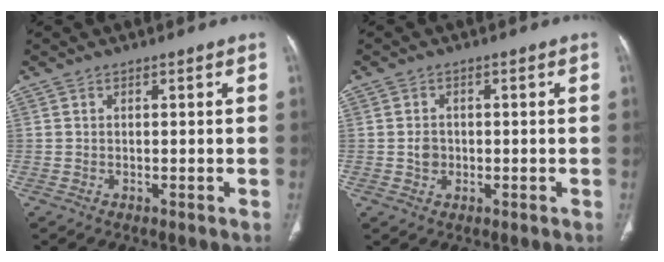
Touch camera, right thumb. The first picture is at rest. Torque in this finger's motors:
{"motor_torque": [-0.05, -0.05, 0.19, 0.15, 0.00]}